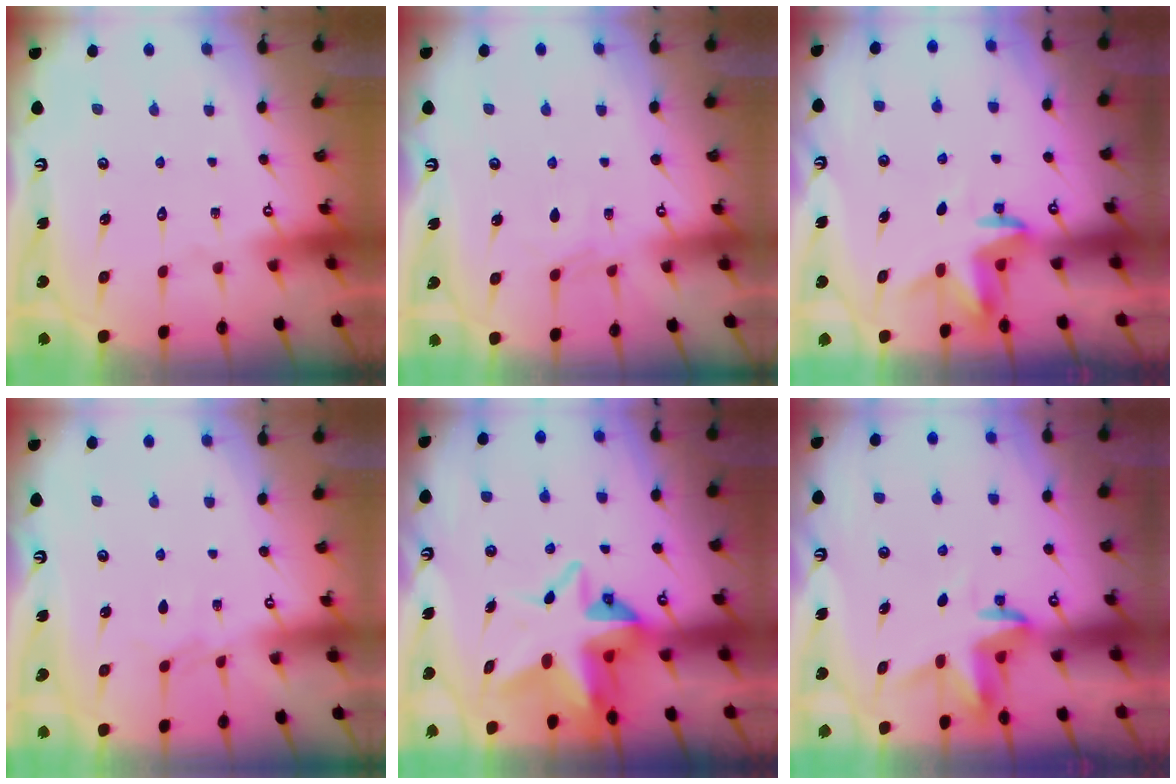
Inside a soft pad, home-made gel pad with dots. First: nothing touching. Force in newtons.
{"total": 3.6, "press": 3.5, "slide": 0.5}
{"total": 3.2, "press": 3.2, "slide": 0.3}
{"total": 2.8, "press": 2.8, "slide": 0.5}
{"total": 9.9, "press": 9.9, "slide": 0.8}
{"total": 3.5, "press": 3.5, "slide": 0.2}